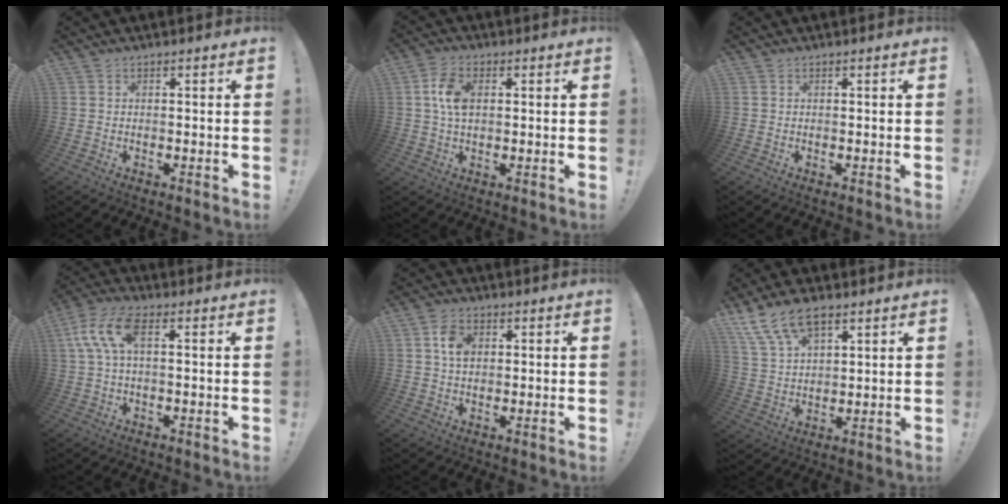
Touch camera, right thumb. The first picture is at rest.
{"total": 7.7, "force": [1.4, 4.6, 6.0], "torque": [-0.113, 0.002, 0.024]}
{"total": 0.0}
{"total": 10.5, "force": [2.3, 4.9, 9.0], "torque": [-0.190, 0.001, 0.045]}
{"total": 5.8, "force": [1.4, 4.0, 3.9], "torque": [-0.057, 0.002, 0.025]}
{"total": 11.5, "force": [7.5, 5.5, 6.8], "torque": [-0.127, -0.025, 0.143]}